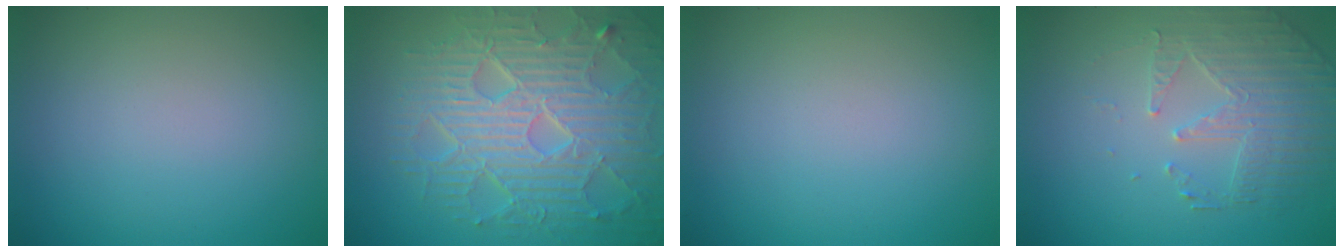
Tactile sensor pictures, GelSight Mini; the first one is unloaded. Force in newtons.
{"total": 9.0, "press": 6.5, "slide": 6.3}
{"total": 0.0}
{"total": 2.5, "press": 2.2, "slide": 1.2}